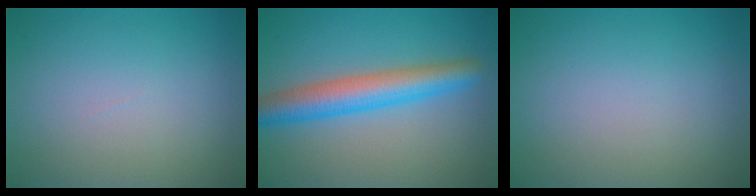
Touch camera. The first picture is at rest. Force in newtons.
{"total": 5.6, "press": 5.6, "slide": 0.1}
{"total": 0.0}